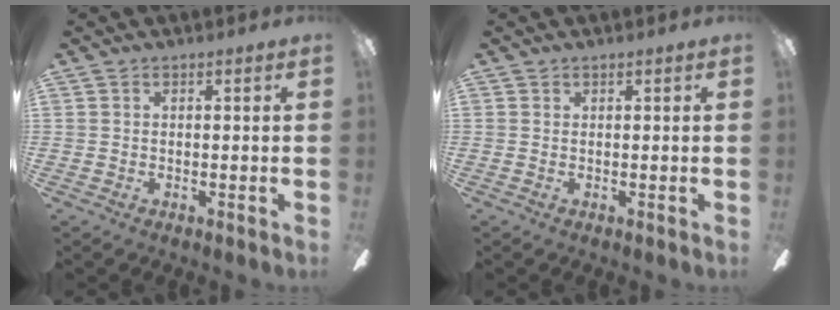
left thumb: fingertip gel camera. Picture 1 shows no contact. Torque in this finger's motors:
{"motor_torque": [0.00, 0.00, -0.02, 0.02, 0.00]}